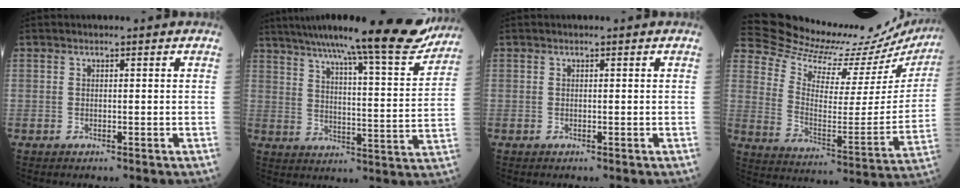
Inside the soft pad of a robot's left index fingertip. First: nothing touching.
{"total": 20.8, "force": [18.0, 1.1, 10.4], "torque": [-0.154, -0.023, 0.244]}
{"total": 0.0}
{"total": 22.8, "force": [22.1, 4.2, 4.1], "torque": [-0.080, -0.093, 0.291]}